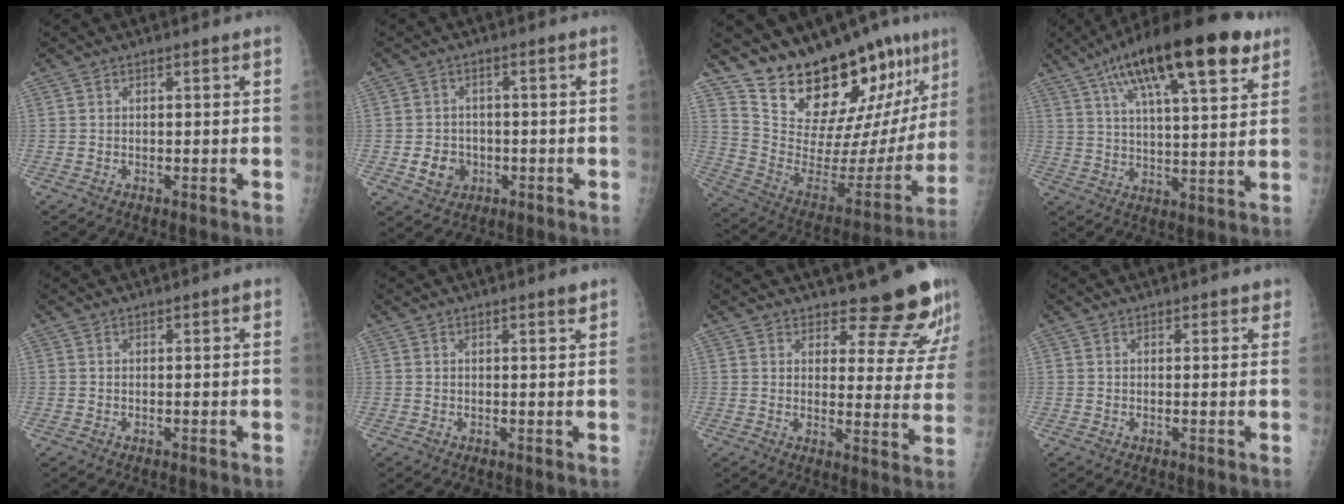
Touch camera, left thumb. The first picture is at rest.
{"total": 5.2, "force": [-1.4, 4.5, 2.2], "torque": [-0.017, 0.007, -0.018]}
{"total": 24.4, "force": [19.0, 7.3, 13.4], "torque": [-0.164, -0.121, 0.299]}
{"total": 22.3, "force": [12.2, 6.5, 17.5], "torque": [-0.269, -0.015, 0.193]}
{"total": 0.8, "force": [0.5, 0.3, 0.5], "torque": [-0.004, 0.000, 0.006]}
{"total": 1.8, "force": [1.3, 0.2, 1.2], "torque": [-0.014, -0.008, 0.017]}
{"total": 12.9, "force": [11.6, 3.3, 4.5], "torque": [-0.017, -0.100, 0.134]}
{"total": 1.7, "force": [1.3, 0.9, 0.4], "torque": [0.017, -0.006, 0.011]}